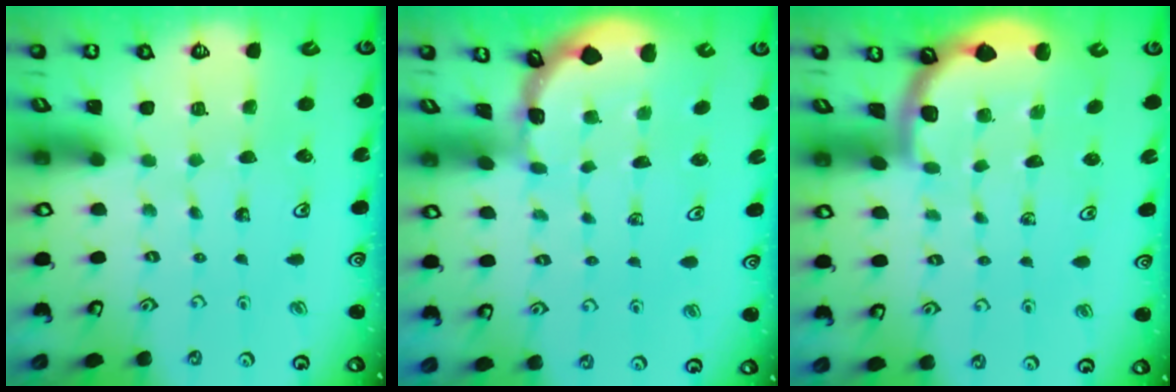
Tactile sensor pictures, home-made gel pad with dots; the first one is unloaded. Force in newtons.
{"total": 0.7, "press": 0.7, "slide": 0.1}
{"total": 1.8, "press": 1.8, "slide": 0.1}